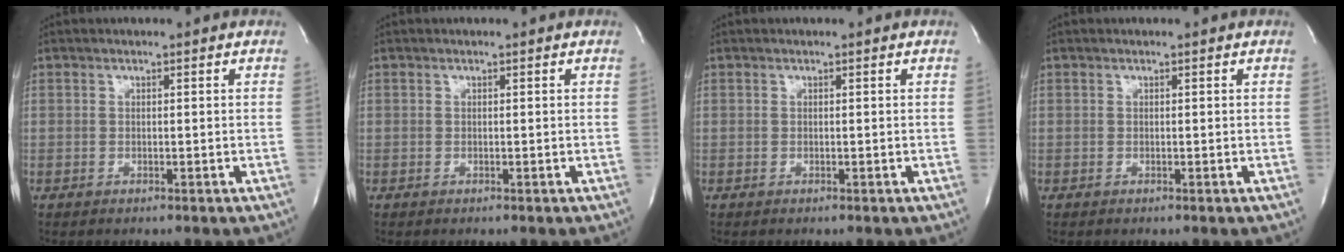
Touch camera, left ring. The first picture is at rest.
{"total": 0.0}
{"total": 0.0}
{"total": 0.0}